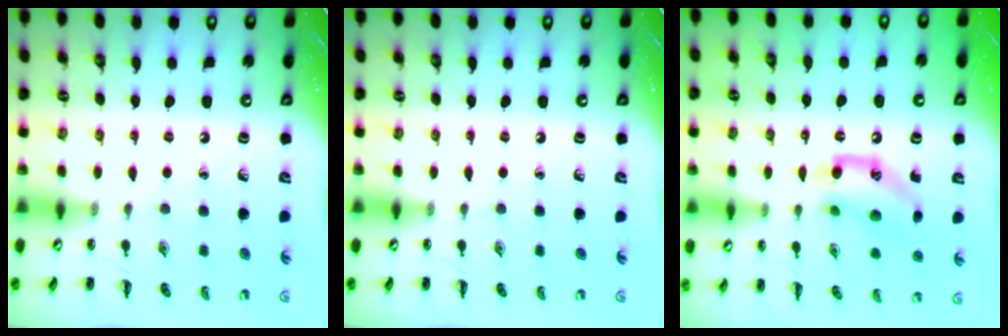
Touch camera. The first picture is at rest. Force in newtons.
{"total": 0.0}
{"total": 13.8, "press": 13.6, "slide": 2.4}